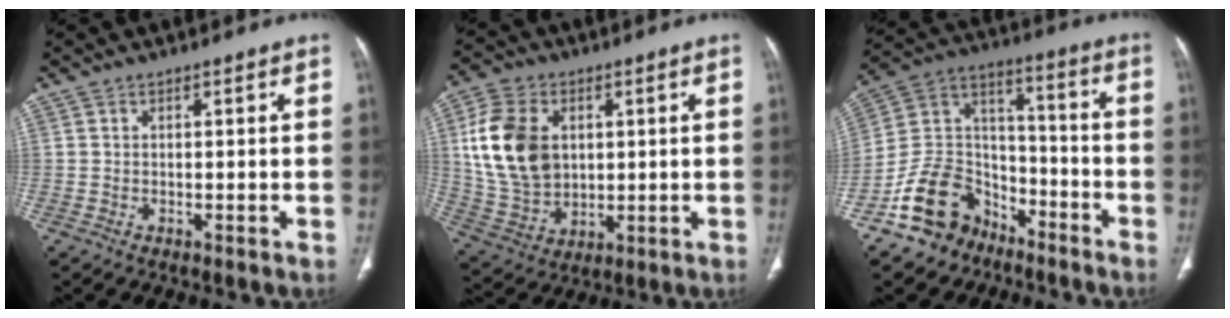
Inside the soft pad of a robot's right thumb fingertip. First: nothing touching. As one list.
[{"total": 15.7, "force": [3.1, 11.3, 10.5], "torque": [-0.182, -0.004, 0.069]}, {"total": 14.9, "force": [-9.6, 10.3, 5.0], "torque": [-0.055, 0.094, -0.171]}]